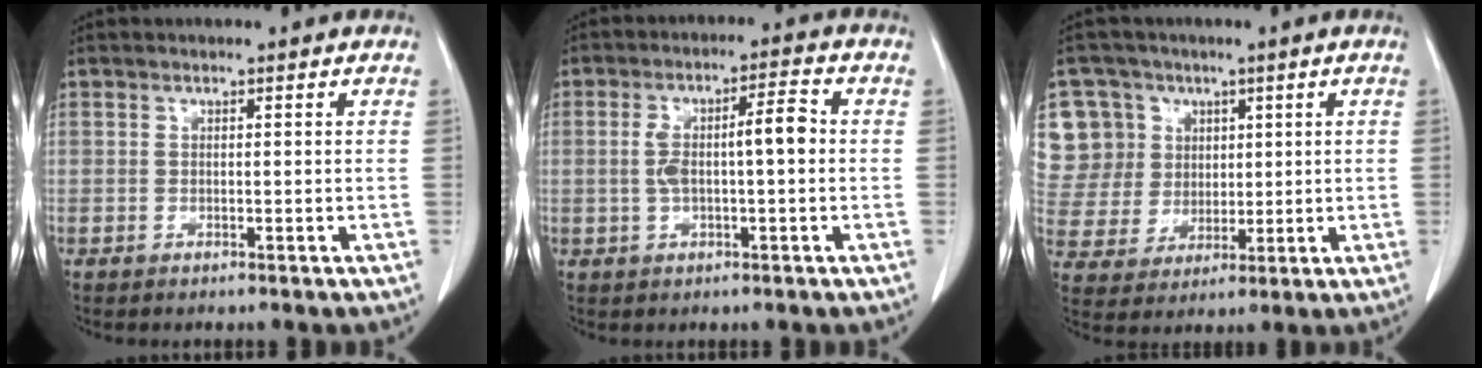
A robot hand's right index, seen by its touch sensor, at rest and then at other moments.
{"total": 7.2, "force": [0.1, 1.6, 7.0], "torque": [-0.136, 0.024, 0.003]}
{"total": 12.2, "force": [4.9, 11.1, 1.8], "torque": [-0.057, 0.045, 0.110]}